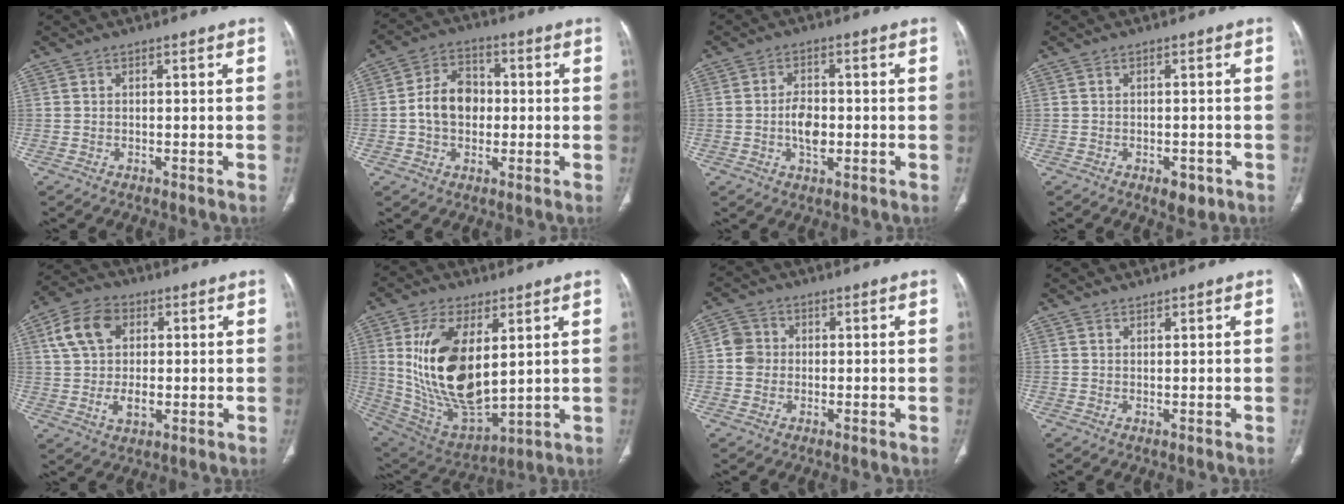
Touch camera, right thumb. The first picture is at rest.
{"total": 9.1, "force": [-0.4, 6.9, 5.9], "torque": [-0.082, 0.021, -0.014]}
{"total": 5.3, "force": [-0.8, 3.1, 4.2], "torque": [-0.066, 0.005, -0.014]}
{"total": 3.5, "force": [-1.6, 1.9, 2.5], "torque": [-0.021, 0.005, -0.014]}
{"total": 12.1, "force": [2.5, 8.3, 8.4], "torque": [-0.139, 0.002, 0.044]}
{"total": 20.7, "force": [4.5, 10.3, 17.3], "torque": [-0.321, -0.028, 0.103]}
{"total": 4.0, "force": [0.1, 3.7, 1.5], "torque": [-0.013, 0.006, -0.003]}
{"total": 1.0, "force": [1.0, 0.2, 0.1], "torque": [0.000, -0.009, 0.019]}